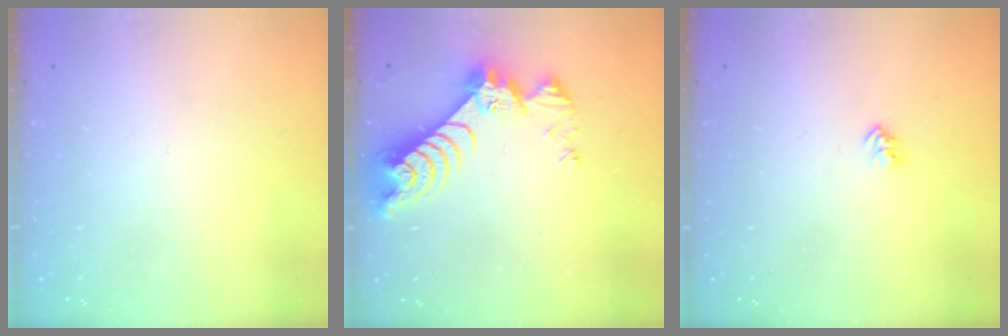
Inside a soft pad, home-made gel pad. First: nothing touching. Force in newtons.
{"total": 9.4, "press": 9.4, "slide": 0.9}
{"total": 2.6, "press": 2.6, "slide": 0.4}